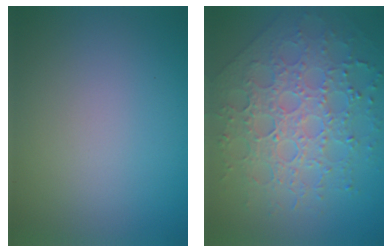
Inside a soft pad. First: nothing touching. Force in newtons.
{"total": 8.5, "press": 6.1, "slide": 5.9}